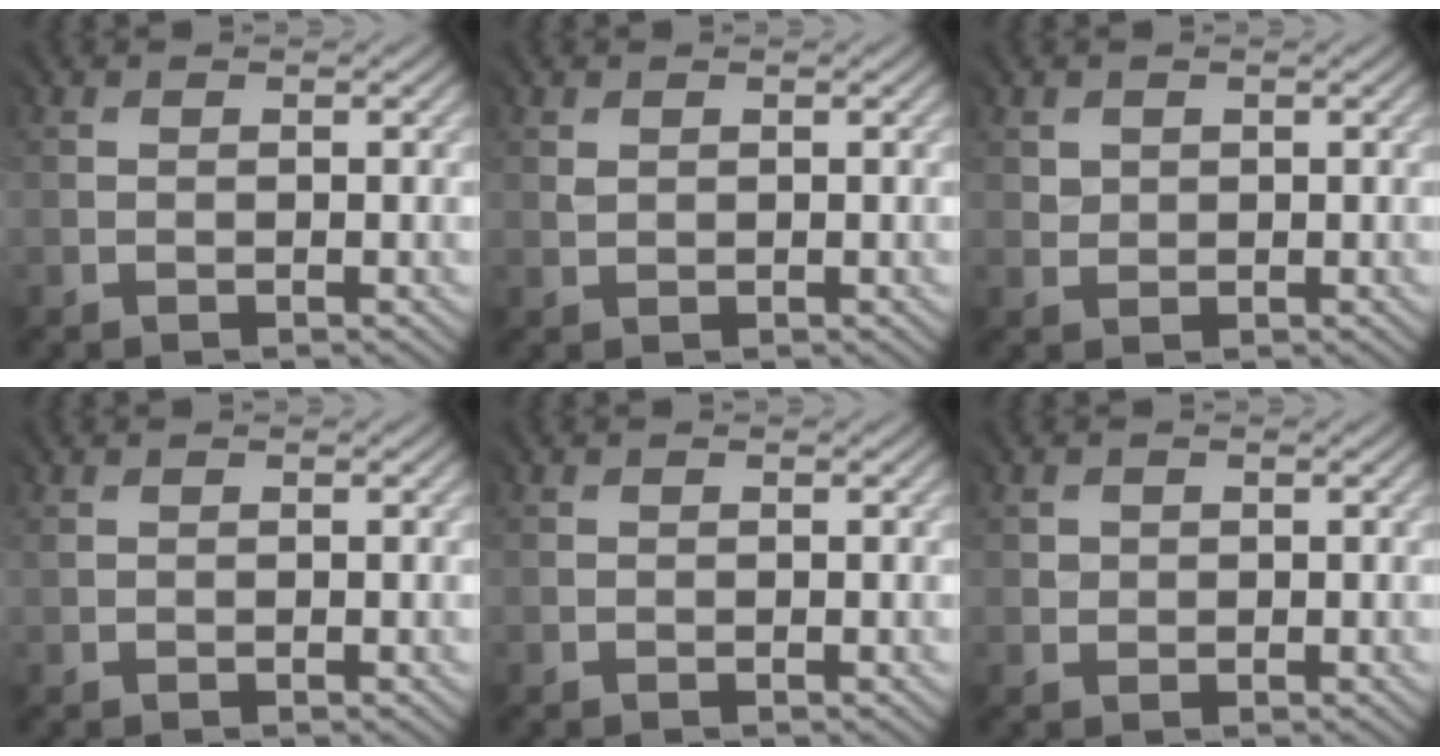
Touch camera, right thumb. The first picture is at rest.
{"total": 1.0, "force": [0.9, 0.5, -0.3], "torque": [0.000, 0.000, 0.016]}
{"total": 1.8, "force": [1.3, 1.1, -0.3], "torque": [-0.002, -0.001, 0.024]}
{"total": 0.8, "force": [0.5, 0.4, 0.5], "torque": [-0.010, 0.000, 0.010]}
{"total": 0.0}
{"total": 1.2, "force": [0.8, 0.9, -0.4], "torque": [0.003, -0.003, 0.013]}